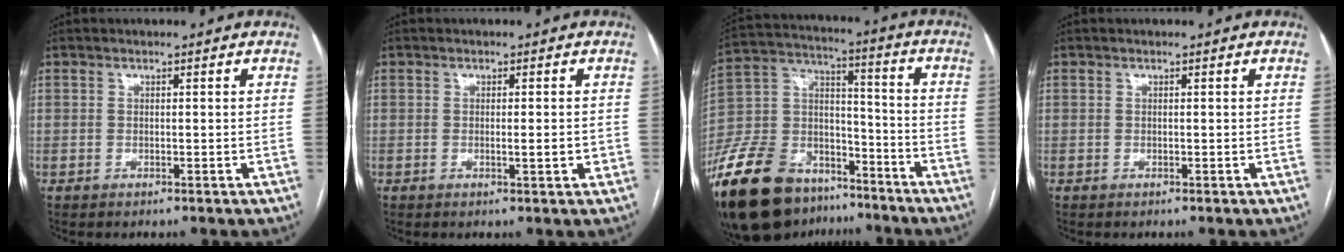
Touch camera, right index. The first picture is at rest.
{"total": 2.0, "force": [-0.3, 0.2, 1.9], "torque": [-0.033, -0.003, -0.003]}
{"total": 23.9, "force": [-16.9, 12.7, 11.2], "torque": [-0.287, 0.017, -0.298]}
{"total": 0.0}